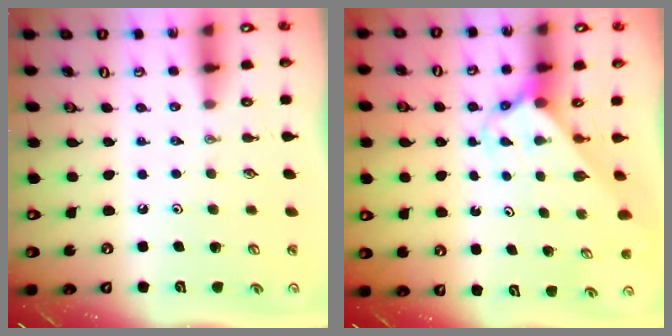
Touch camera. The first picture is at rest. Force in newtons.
{"total": 2.2, "press": 2.2, "slide": 0.1}